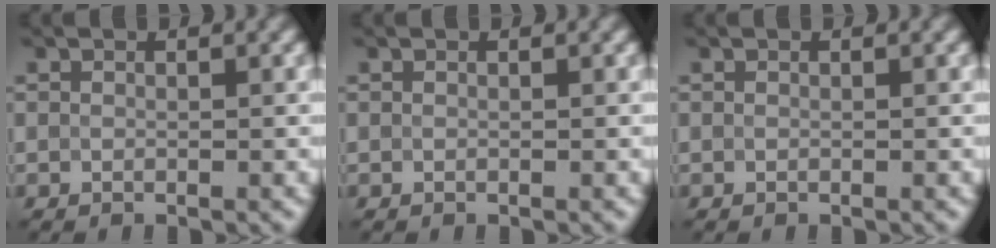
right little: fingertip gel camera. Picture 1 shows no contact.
{"total": 0.0}
{"total": 0.0}